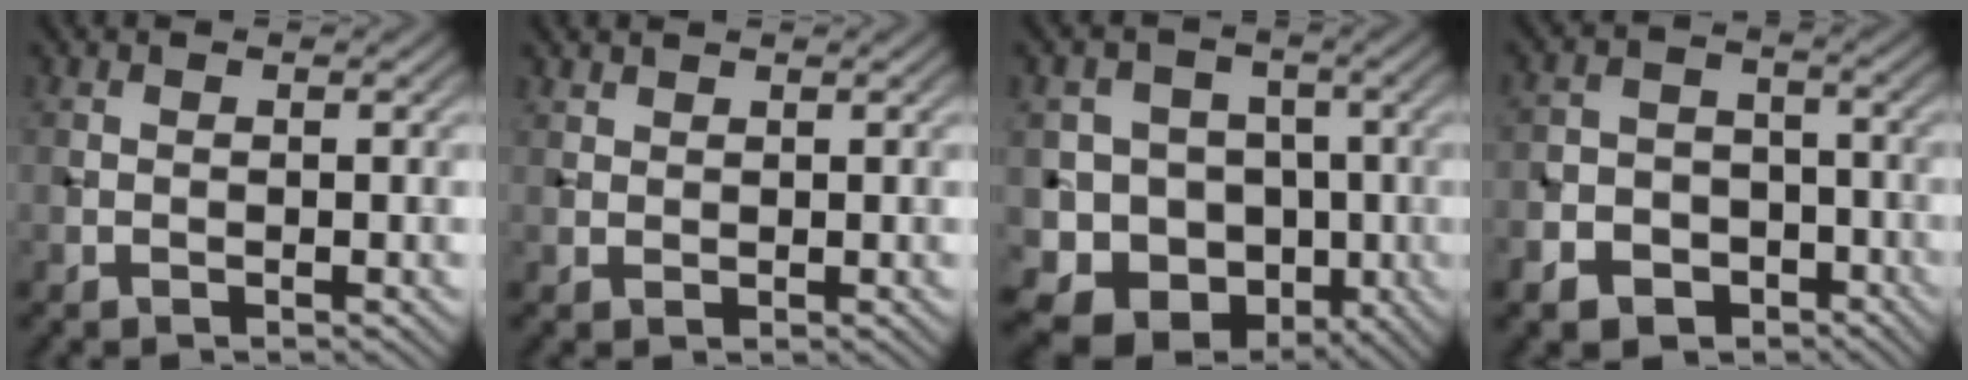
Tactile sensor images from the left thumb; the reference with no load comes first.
{"total": 1.3, "force": [1.1, 0.6, 0.2], "torque": [-0.008, 0.003, 0.028]}
{"total": 10.6, "force": [-3.0, 9.4, 3.9], "torque": [-0.075, -0.015, -0.080]}
{"total": 8.4, "force": [-4.9, 6.2, 2.7], "torque": [-0.058, -0.020, -0.096]}